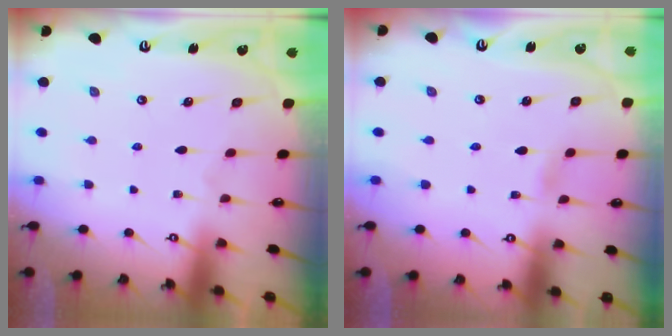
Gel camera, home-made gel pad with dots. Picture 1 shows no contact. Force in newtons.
{"total": 1.7, "press": 1.7, "slide": 0.2}